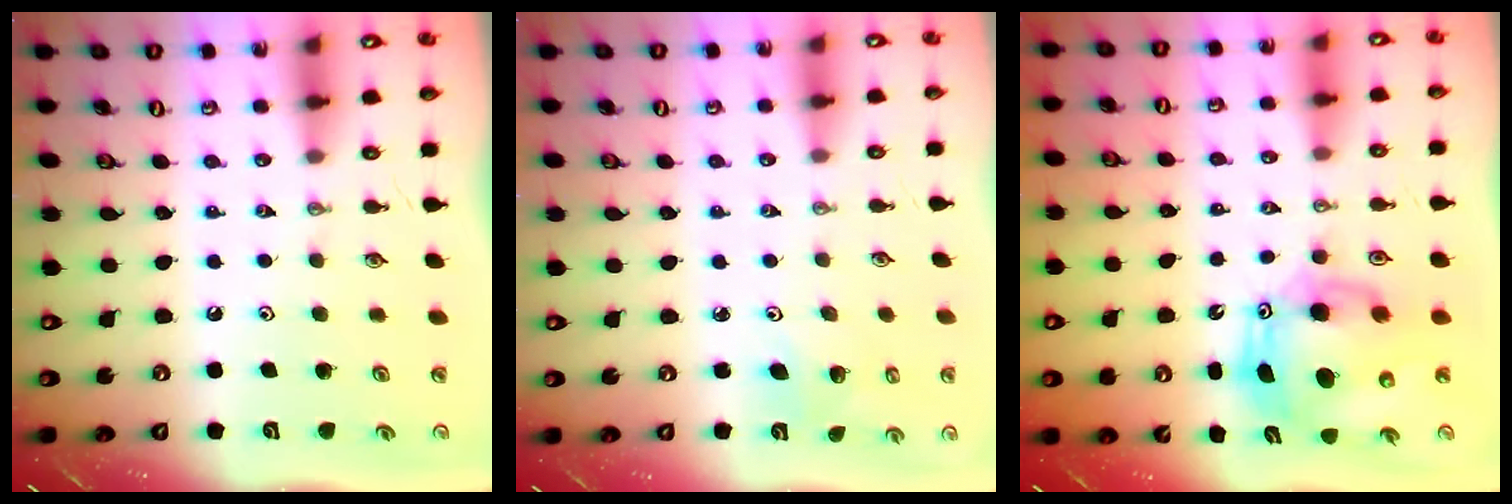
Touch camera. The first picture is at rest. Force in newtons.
{"total": 3.5, "press": 3.2, "slide": 1.4}
{"total": 13.0, "press": 12.8, "slide": 2.3}